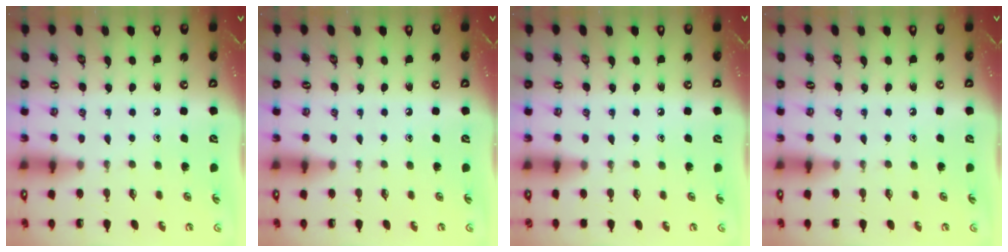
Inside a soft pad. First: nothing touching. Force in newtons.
{"total": 0.0}
{"total": 2.7, "press": 2.7, "slide": 0.5}
{"total": 0.0}